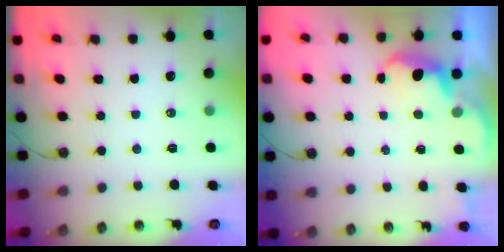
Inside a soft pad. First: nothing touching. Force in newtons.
{"total": 1.9, "press": 1.7, "slide": 0.8}